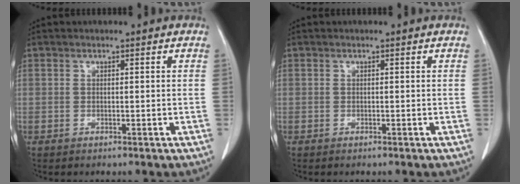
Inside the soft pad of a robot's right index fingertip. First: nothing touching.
{"total": 0.0}